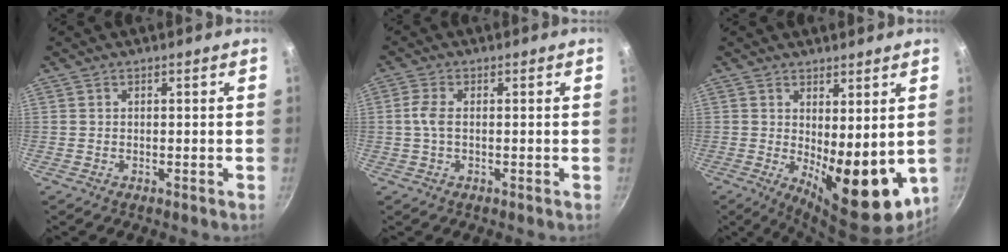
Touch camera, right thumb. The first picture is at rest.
{"total": 3.1, "force": [-0.1, 1.5, 2.7], "torque": [-0.068, 0.007, -0.008]}
{"total": 13.2, "force": [0.1, 5.4, 12.1], "torque": [-0.137, -0.025, 0.017]}